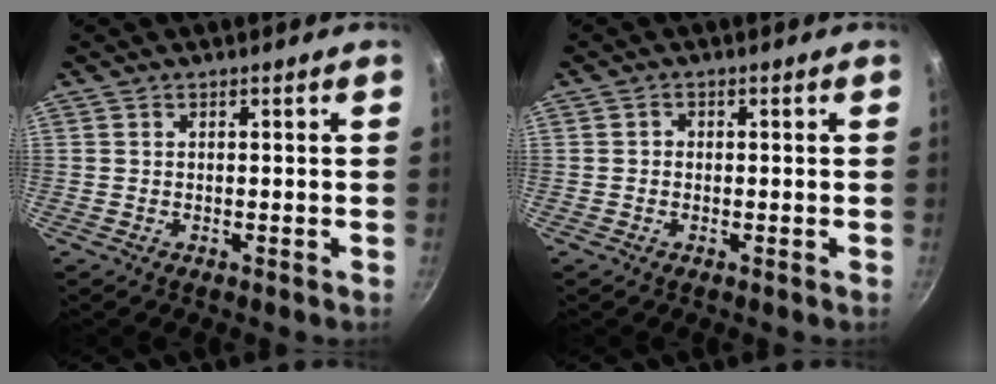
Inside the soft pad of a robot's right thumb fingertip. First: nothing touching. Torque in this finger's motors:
{"motor_torque": [-0.33, 0.20, 0.01, -0.01, 0.02]}